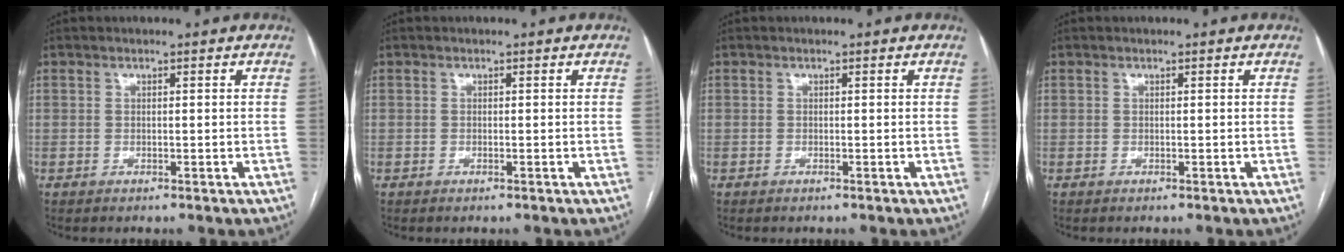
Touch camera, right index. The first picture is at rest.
{"total": 0.0}
{"total": 0.0}
{"total": 0.0}